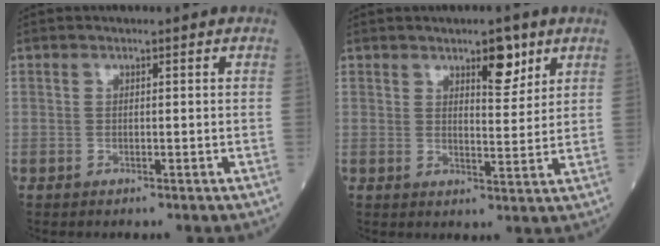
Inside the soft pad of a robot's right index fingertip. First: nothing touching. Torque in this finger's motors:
{"motor_torque": [0.19, 0.22, 0.03, 0.02]}